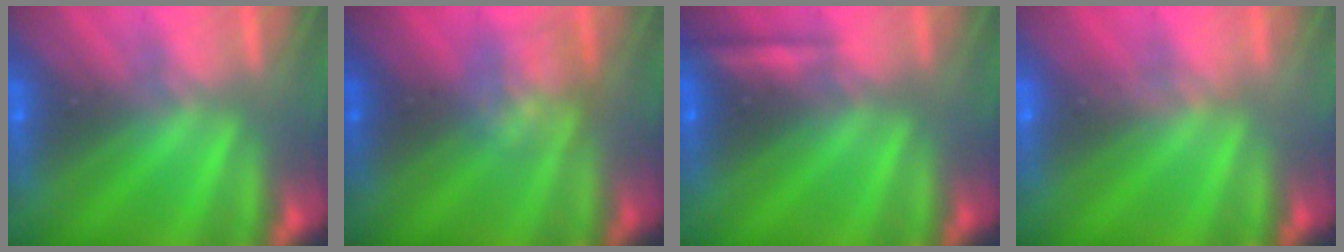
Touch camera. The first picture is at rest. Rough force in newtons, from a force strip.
{"total": 2.8}
{"total": 2.3}
{"total": 3.1}